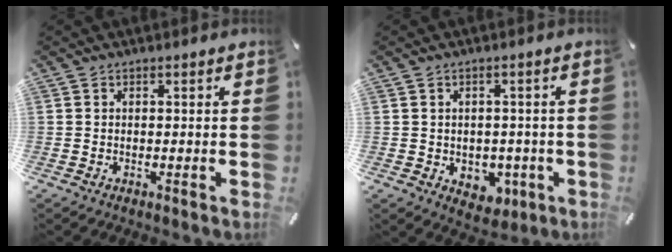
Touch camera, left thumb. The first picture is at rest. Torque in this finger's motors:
{"motor_torque": [0.02, 0.05, 0.24, 0.16, 0.00]}